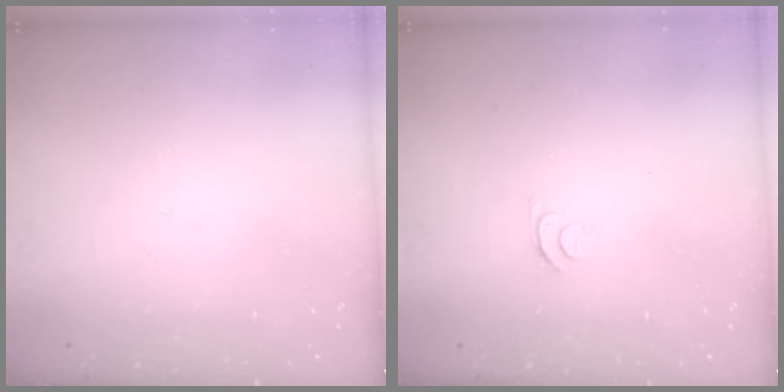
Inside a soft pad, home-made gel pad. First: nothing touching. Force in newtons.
{"total": 4.4, "press": 4.3, "slide": 0.6}